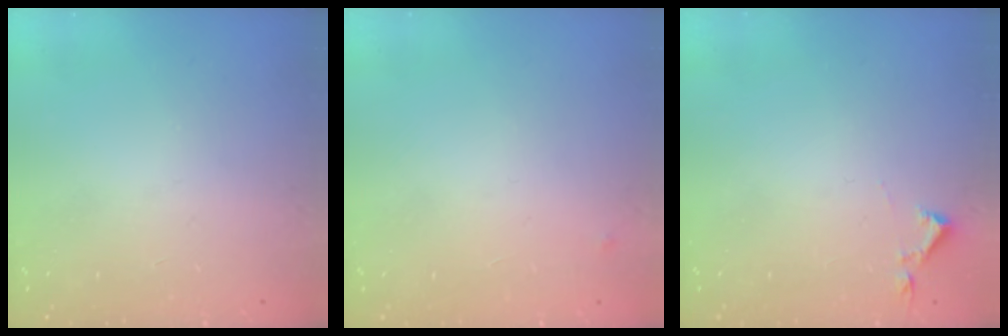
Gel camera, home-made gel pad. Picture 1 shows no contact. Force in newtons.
{"total": 2.5, "press": 2.4, "slide": 0.4}
{"total": 2.9, "press": 2.9, "slide": 0.5}